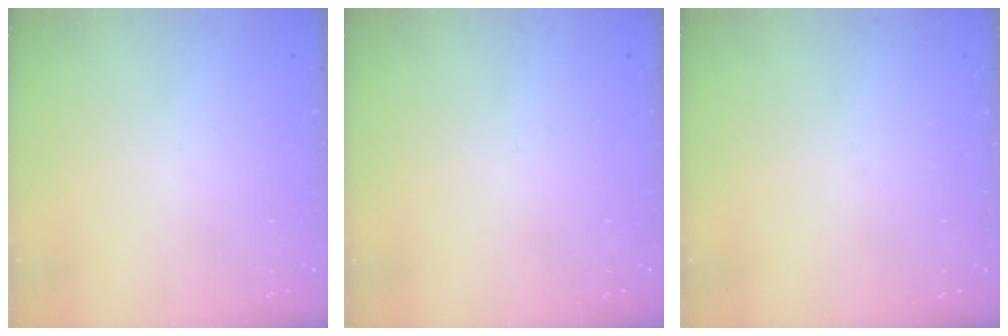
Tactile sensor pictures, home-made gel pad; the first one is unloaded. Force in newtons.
{"total": 0.0}
{"total": 0.0}